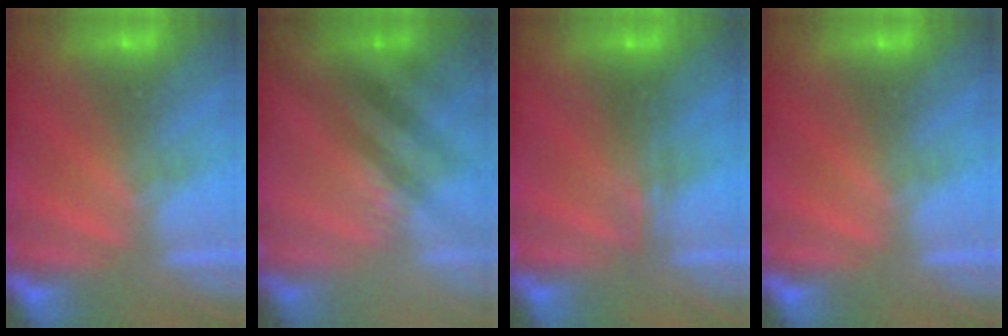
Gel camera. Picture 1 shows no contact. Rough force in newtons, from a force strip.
{"total": 2.5}
{"total": 2.3}
{"total": 0.0}